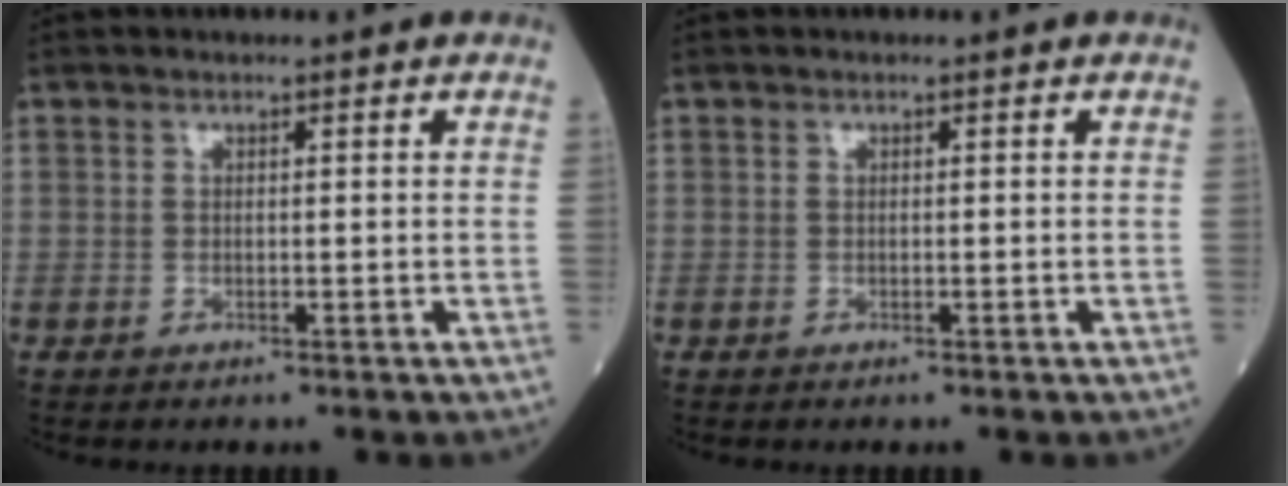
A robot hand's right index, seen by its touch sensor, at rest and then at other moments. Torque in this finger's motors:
{"motor_torque": [0.07, -0.01, 0.04, -0.01]}